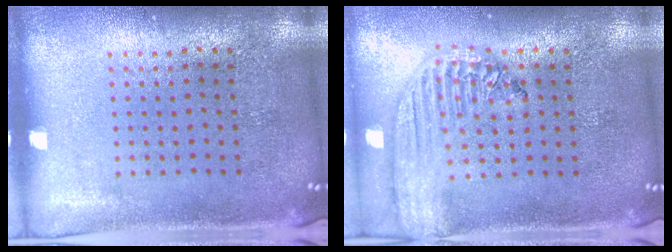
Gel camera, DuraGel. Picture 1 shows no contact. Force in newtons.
{"total": 2.3, "press": 2.0, "slide": 1.2}